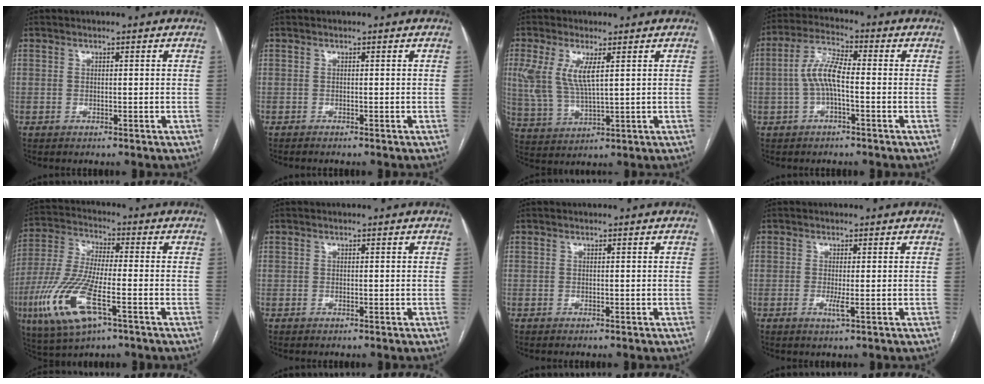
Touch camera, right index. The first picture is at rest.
{"total": 0.8, "force": [-0.8, -0.1, 0.3], "torque": [-0.006, 0.000, -0.010]}
{"total": 7.9, "force": [2.4, 2.4, 7.2], "torque": [-0.168, 0.002, 0.056]}
{"total": 6.9, "force": [-0.8, 1.9, 6.6], "torque": [-0.138, 0.017, -0.019]}
{"total": 14.6, "force": [-5.8, 3.6, 12.9], "torque": [-0.288, -0.019, -0.106]}
{"total": 0.0}
{"total": 0.0}
{"total": 1.8, "force": [-0.4, 0.0, 1.8], "torque": [-0.034, -0.005, -0.007]}